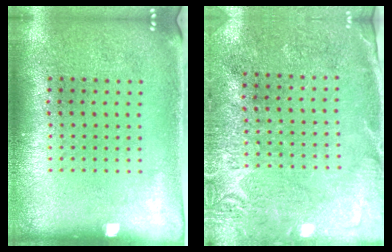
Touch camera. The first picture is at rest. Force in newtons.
{"total": 2.8, "press": 2.8, "slide": 0.3}